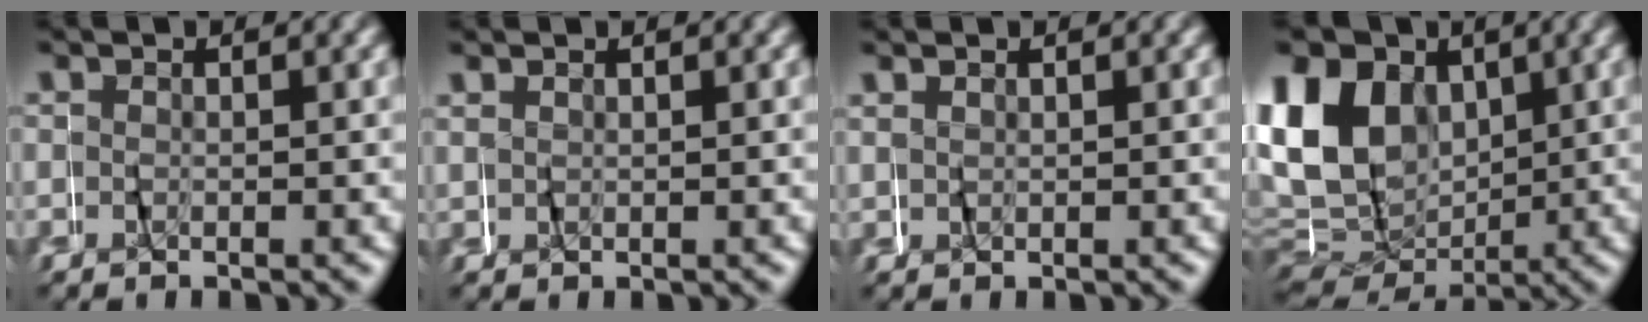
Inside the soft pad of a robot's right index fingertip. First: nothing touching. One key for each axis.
{"total": 0.6, "fx": 0.6, "fy": -0.2, "fz": -0.1, "tx": 0.000, "ty": 0.002, "tz": 0.012}
{"total": 0.6, "fx": 0.6, "fy": -0.1, "fz": -0.1, "tx": -0.001, "ty": 0.002, "tz": 0.012}
{"total": 12.8, "fx": 2.0, "fy": 10.5, "fz": 7.1, "tx": -0.141, "ty": -0.010, "tz": 0.040}